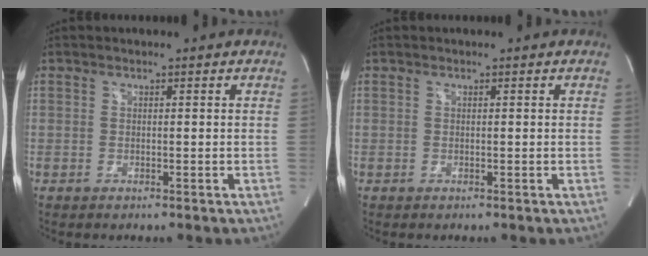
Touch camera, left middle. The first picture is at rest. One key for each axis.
{"total": 0.0}